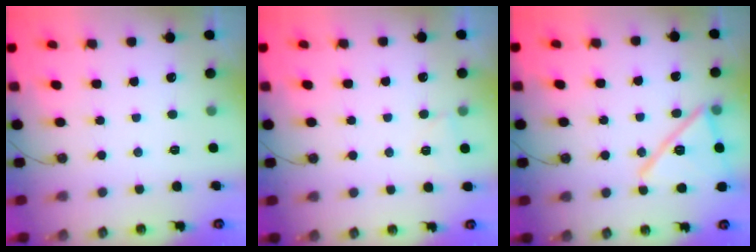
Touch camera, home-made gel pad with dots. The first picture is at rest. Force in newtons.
{"total": 3.1, "press": 2.3, "slide": 2.1}
{"total": 17.2, "press": 17.2, "slide": 0.3}